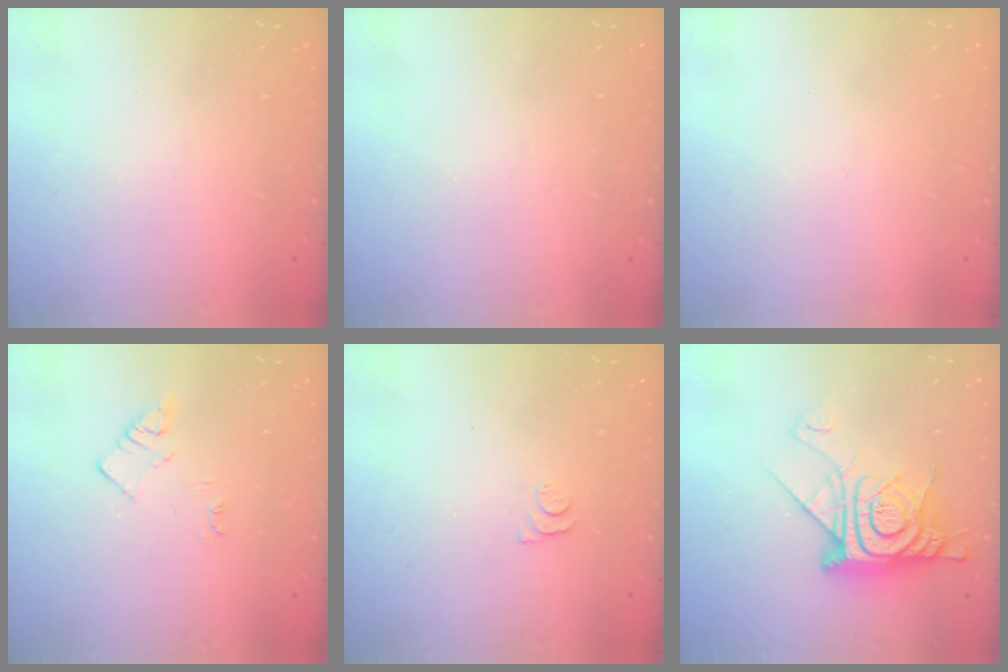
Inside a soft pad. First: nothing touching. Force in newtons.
{"total": 0.0}
{"total": 1.6, "press": 1.6, "slide": 0.1}
{"total": 3.7, "press": 3.6, "slide": 0.6}
{"total": 5.6, "press": 5.6, "slide": 0.7}
{"total": 14.9, "press": 14.9, "slide": 1.4}